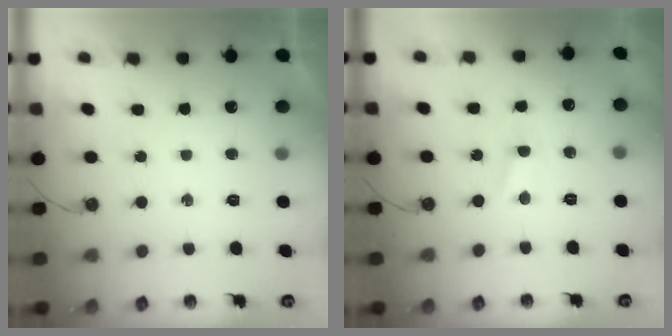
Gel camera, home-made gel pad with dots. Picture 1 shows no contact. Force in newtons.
{"total": 2.8, "press": 2.8, "slide": 0.4}